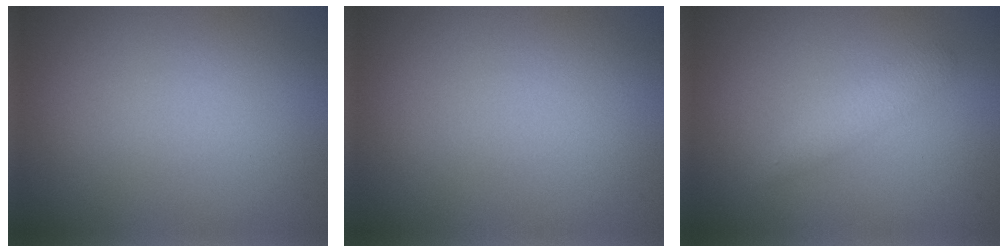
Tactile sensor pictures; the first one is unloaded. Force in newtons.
{"total": 0.0}
{"total": 1.8, "press": 1.8, "slide": 0.0}